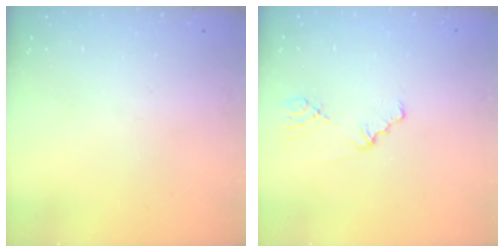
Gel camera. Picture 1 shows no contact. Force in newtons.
{"total": 1.2, "press": 1.2, "slide": 0.2}